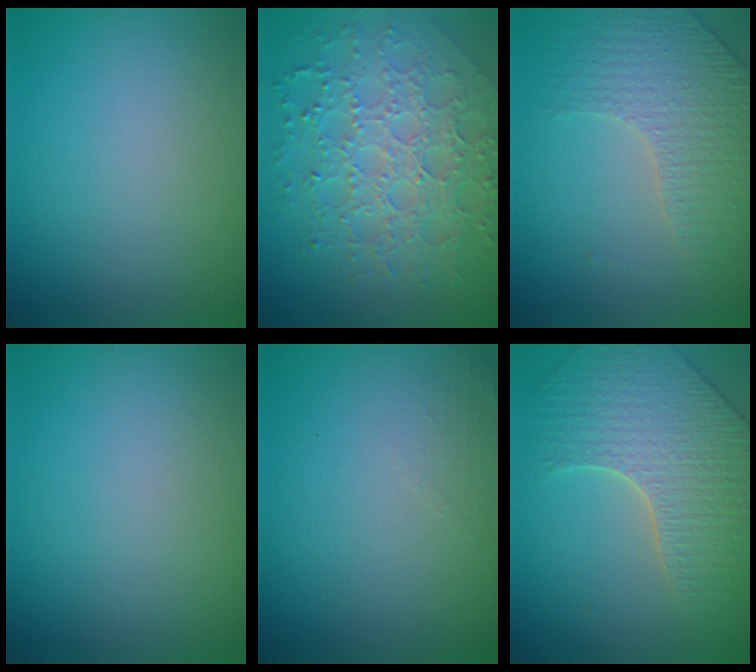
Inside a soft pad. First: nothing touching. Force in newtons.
{"total": 7.8, "press": 5.6, "slide": 5.5}
{"total": 4.1, "press": 3.1, "slide": 2.7}
{"total": 0.0}
{"total": 1.1, "press": 1.1, "slide": 0.3}
{"total": 4.5, "press": 4.3, "slide": 1.1}